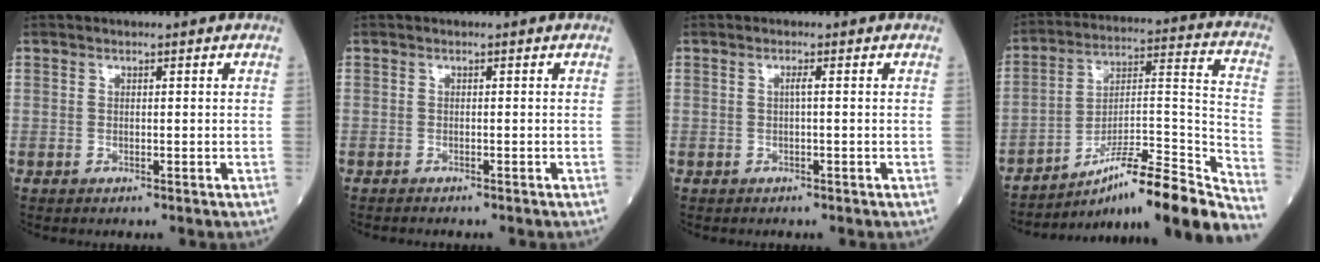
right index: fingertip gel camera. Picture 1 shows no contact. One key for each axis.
{"total": 1.9, "fx": -1.7, "fy": 0.2, "fz": 0.8, "tx": -0.017, "ty": -0.003, "tz": -0.018}
{"total": 0.7, "fx": -0.1, "fy": -0.1, "fz": 0.7, "tx": -0.014, "ty": 0.001, "tz": -0.001}
{"total": 23.1, "fx": -18.8, "fy": 0.4, "fz": 13.4, "tx": -0.159, "ty": 0.018, "tz": -0.293}